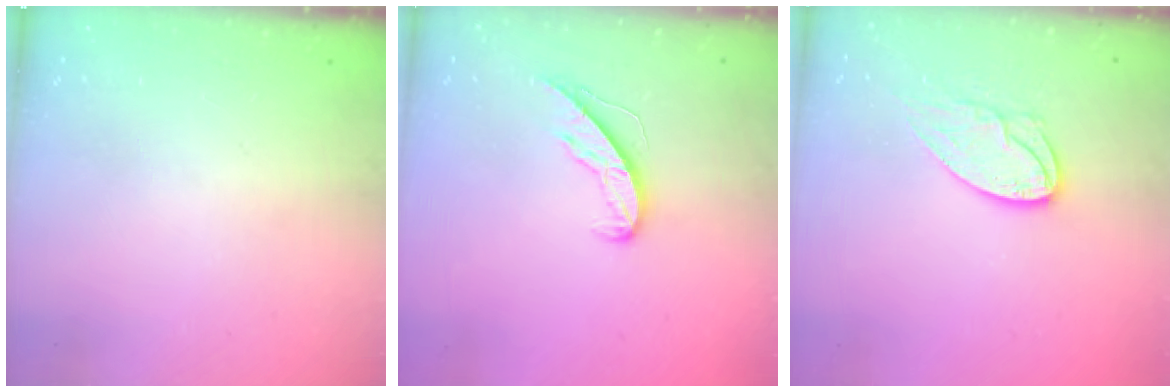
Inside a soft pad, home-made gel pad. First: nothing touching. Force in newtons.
{"total": 5.7, "press": 5.7, "slide": 0.4}
{"total": 11.2, "press": 11.1, "slide": 0.9}